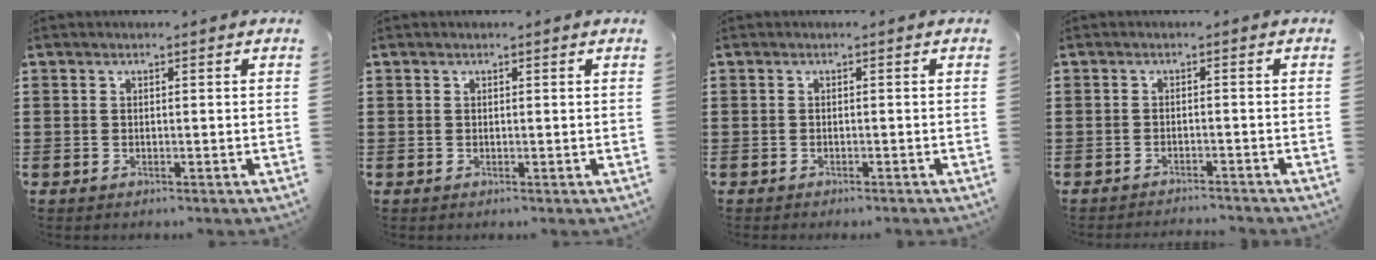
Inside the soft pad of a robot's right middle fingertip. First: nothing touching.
{"total": 0.0}
{"total": 0.6, "force": [-0.6, 0.1, 0.0], "torque": [0.000, 0.000, -0.014]}
{"total": 1.7, "force": [-1.7, 0.0, 0.1], "torque": [-0.006, 0.003, -0.035]}